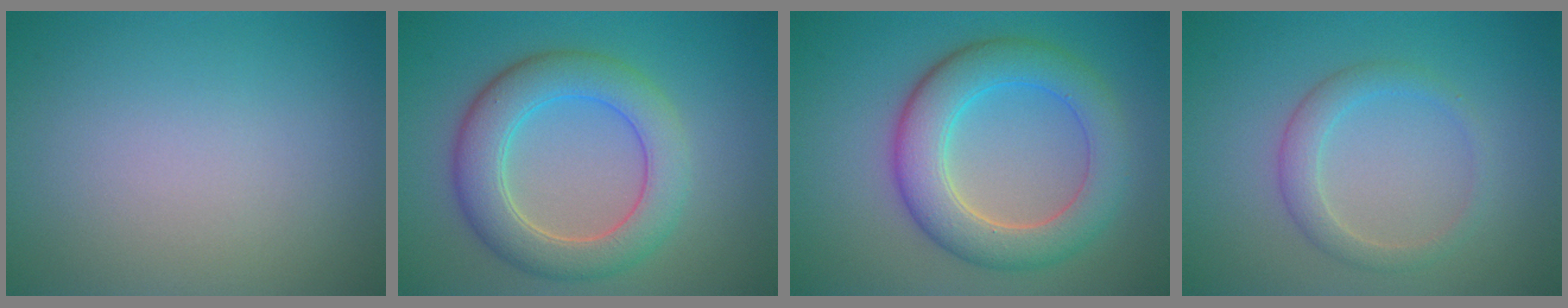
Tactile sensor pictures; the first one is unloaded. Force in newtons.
{"total": 6.1, "press": 6.1, "slide": 0.5}
{"total": 6.6, "press": 6.6, "slide": 0.3}
{"total": 2.2, "press": 2.2, "slide": 0.1}